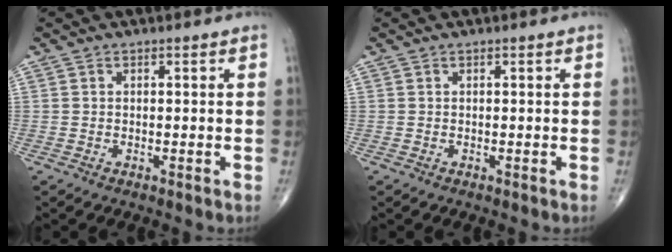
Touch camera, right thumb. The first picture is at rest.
{"total": 0.0}